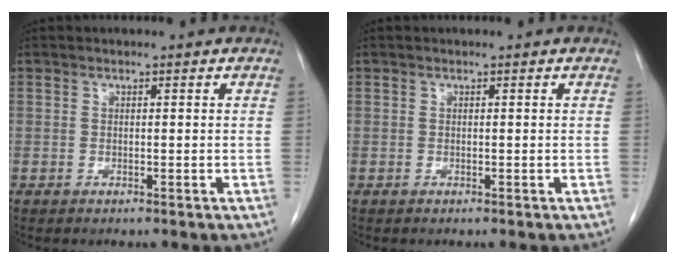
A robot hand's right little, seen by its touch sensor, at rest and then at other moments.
{"total": 0.0}